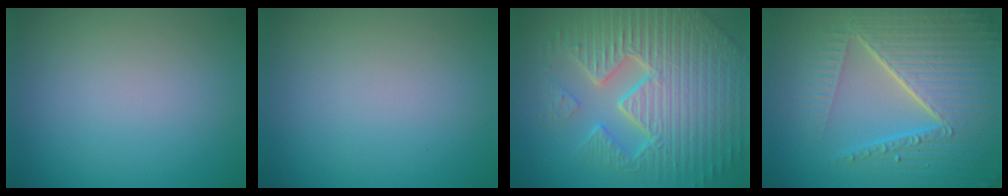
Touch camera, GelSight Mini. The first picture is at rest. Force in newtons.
{"total": 0.0}
{"total": 10.7, "press": 6.9, "slide": 8.1}
{"total": 8.8, "press": 6.1, "slide": 6.4}